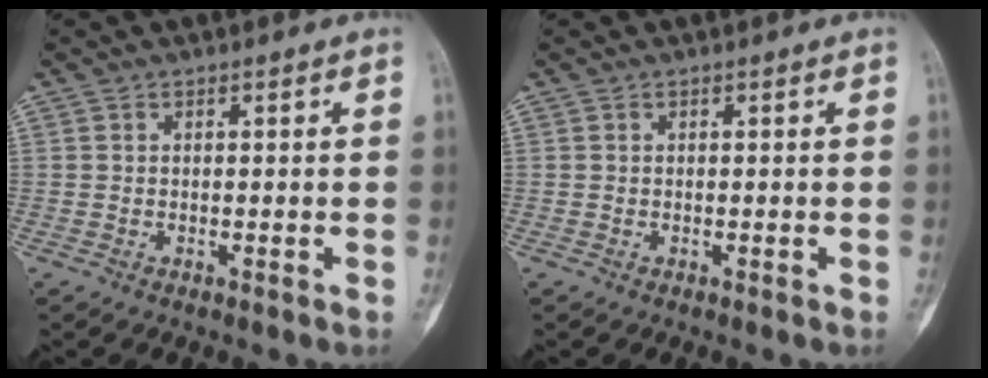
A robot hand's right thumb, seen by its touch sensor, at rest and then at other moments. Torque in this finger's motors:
{"motor_torque": [0.00, 0.00, 0.02, 0.02, 0.00]}